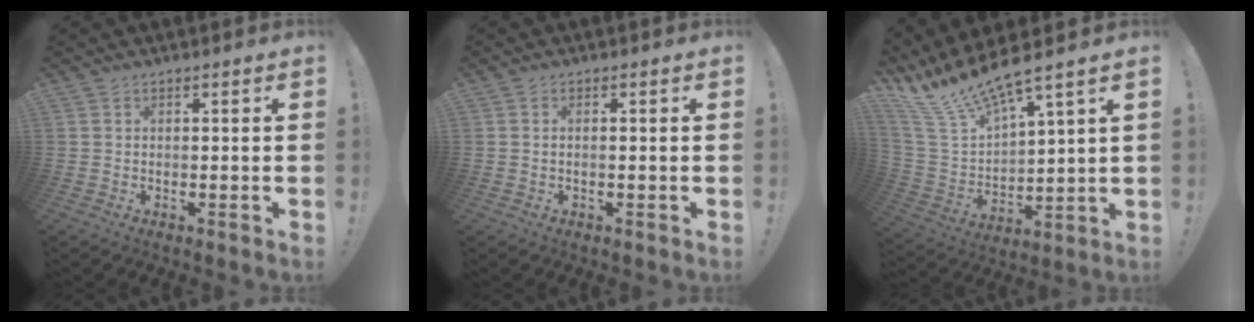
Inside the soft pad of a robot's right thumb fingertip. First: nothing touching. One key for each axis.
{"total": 0.9, "fx": -0.3, "fy": 0.0, "fz": 0.8, "tx": -0.016, "ty": 0.000, "tz": -0.004}
{"total": 15.4, "fx": 13.1, "fy": 2.8, "fz": 7.6, "tx": -0.157, "ty": -0.098, "tz": 0.232}